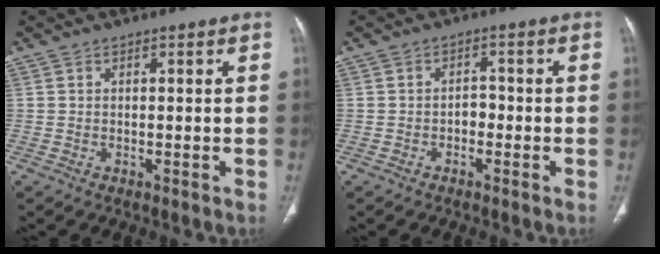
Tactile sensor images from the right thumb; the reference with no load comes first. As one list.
[{"total": 2.0, "force": [-0.9, 1.4, 1.1], "torque": [-0.004, 0.012, -0.018]}]